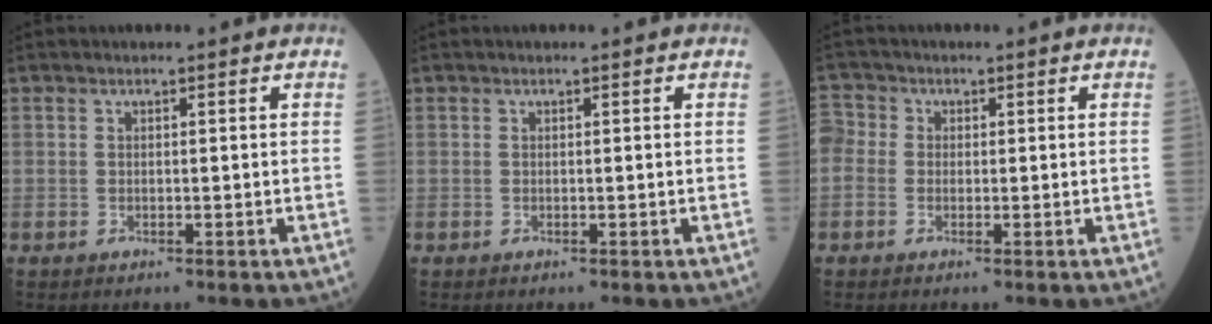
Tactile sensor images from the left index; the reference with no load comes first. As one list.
[{"total": 0.0}, {"total": 4.7, "force": [0.0, 4.1, 2.2], "torque": [-0.061, 0.018, -0.004]}]